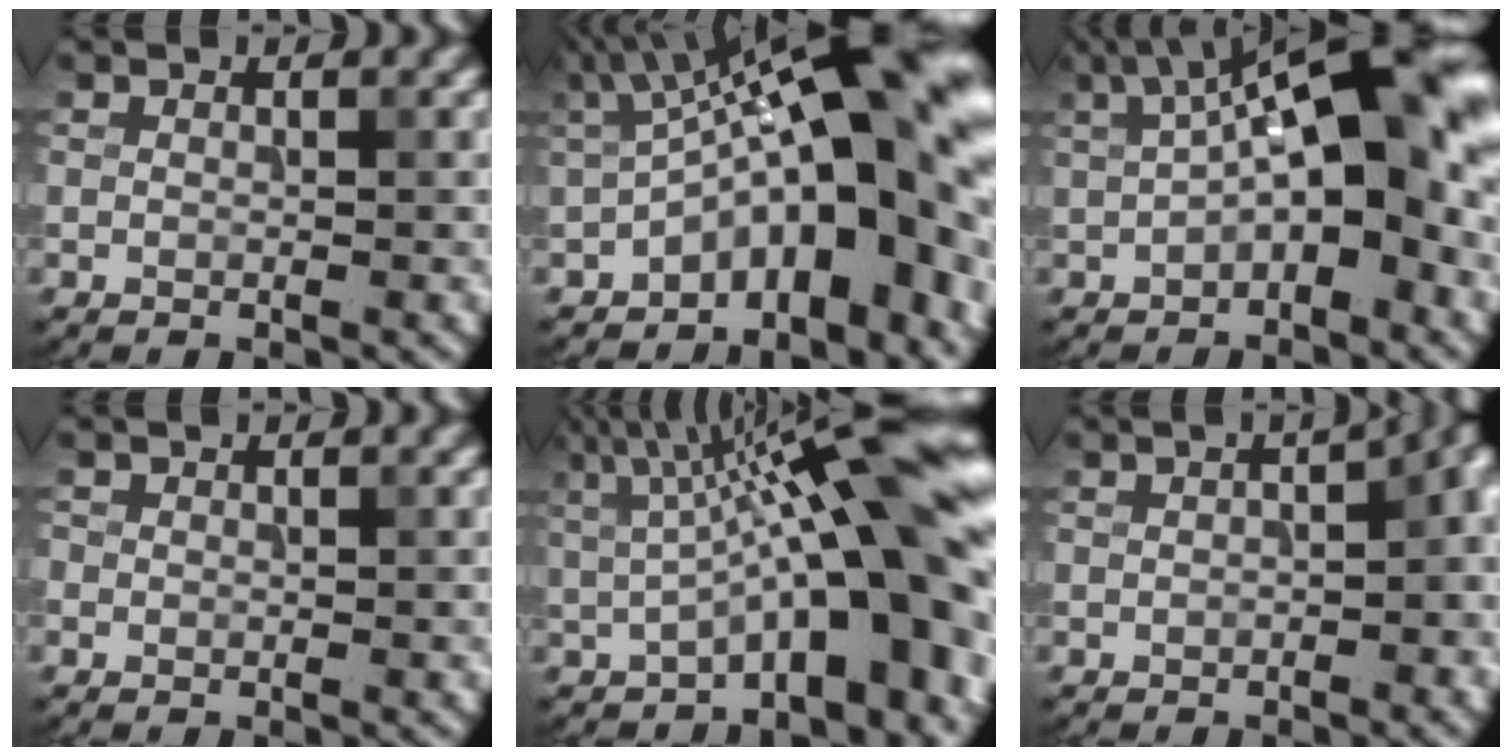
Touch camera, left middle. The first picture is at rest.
{"total": 16.1, "force": [-0.1, 6.1, 15.0], "torque": [-0.181, 0.039, -0.009]}
{"total": 12.9, "force": [2.1, 4.9, 11.8], "torque": [-0.161, 0.030, 0.022]}
{"total": 0.5, "force": [0.0, 0.5, -0.1], "torque": [0.006, 0.000, -0.003]}
{"total": 15.8, "force": [1.8, 4.1, 15.2], "torque": [-0.195, 0.027, 0.024]}
{"total": 5.7, "force": [0.1, 2.9, 5.0], "torque": [-0.031, 0.014, 0.000]}